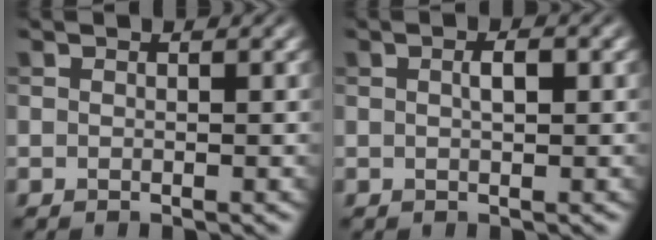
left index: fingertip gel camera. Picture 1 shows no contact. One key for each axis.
{"total": 1.5, "fx": 0.1, "fy": 0.4, "fz": 1.4, "tx": -0.027, "ty": 0.005, "tz": 0.000}